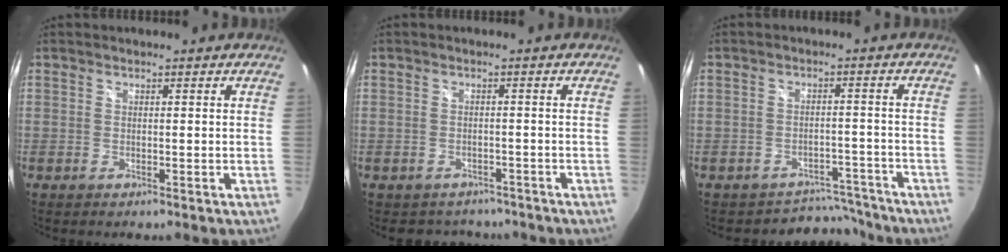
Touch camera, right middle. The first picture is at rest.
{"total": 5.1, "force": [-4.1, 2.9, 0.7], "torque": [-0.016, 0.001, -0.053]}
{"total": 6.5, "force": [-5.6, 3.1, -1.1], "torque": [0.025, 0.032, -0.073]}